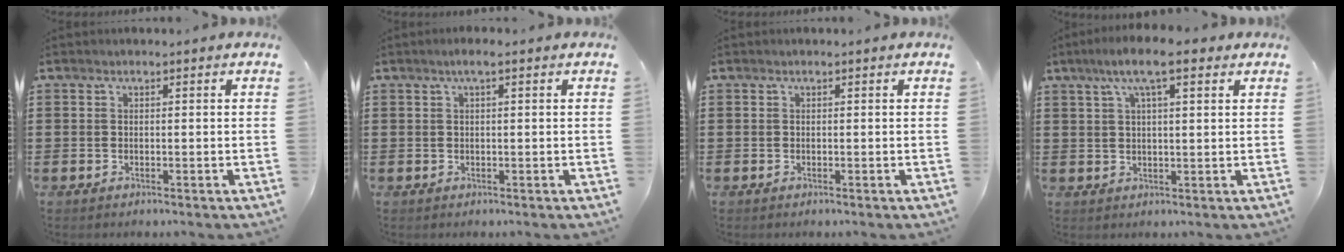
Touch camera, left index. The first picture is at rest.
{"total": 1.4, "force": [0.5, 0.1, 1.3], "torque": [-0.025, 0.002, 0.008]}
{"total": 0.0}
{"total": 7.7, "force": [4.3, 1.7, 6.2], "torque": [-0.120, 0.010, 0.072]}